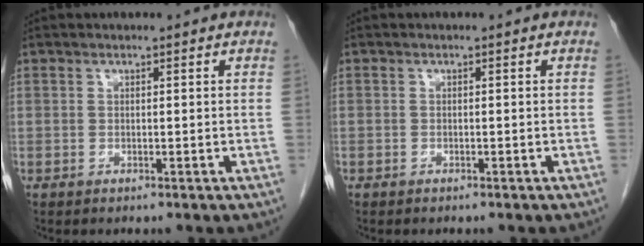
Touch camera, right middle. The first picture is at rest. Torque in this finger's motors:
{"motor_torque": [1.13, -1.01, -0.11, -0.21]}